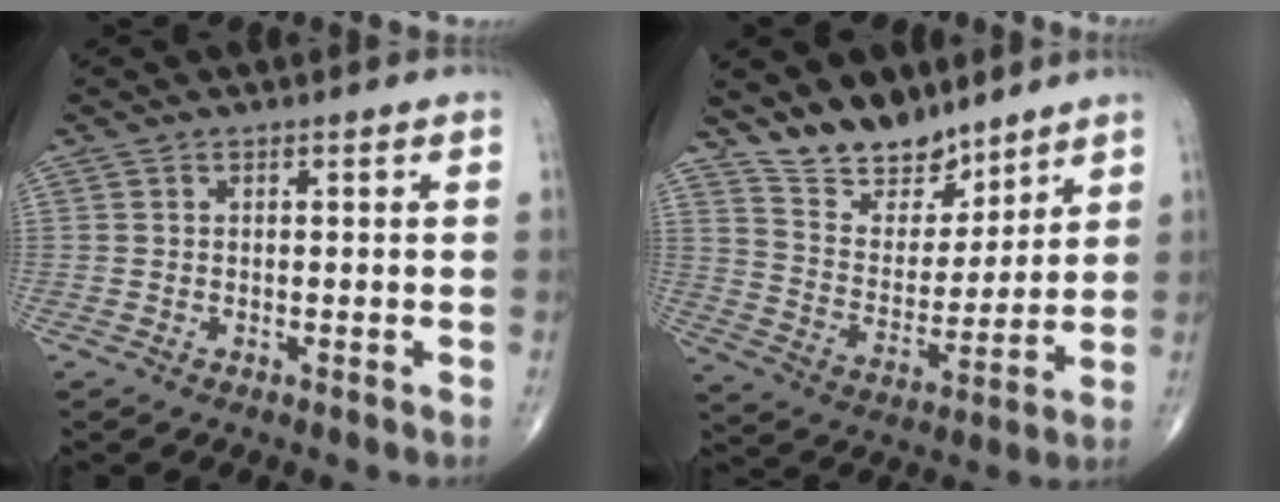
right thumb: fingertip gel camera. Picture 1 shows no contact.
{"total": 12.2, "force": [10.1, 5.8, 3.9], "torque": [-0.031, -0.078, 0.191]}